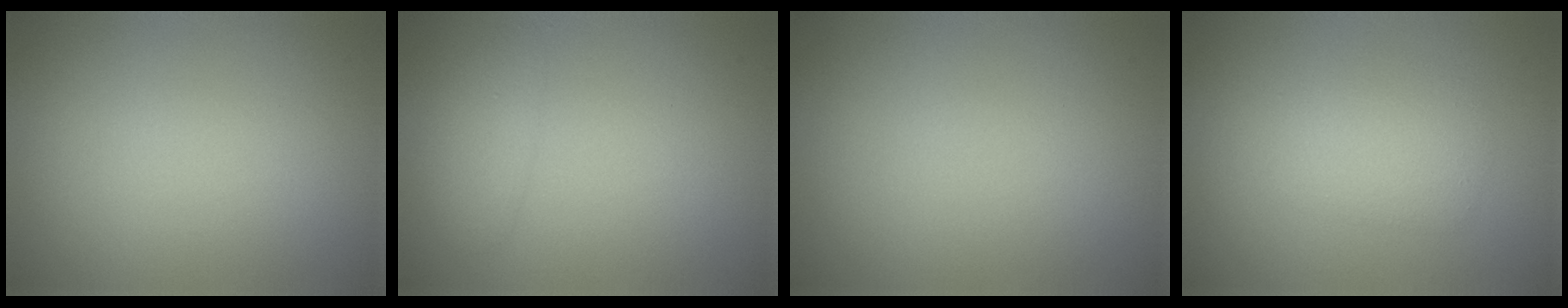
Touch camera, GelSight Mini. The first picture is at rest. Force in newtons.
{"total": 1.4, "press": 1.4, "slide": 0.1}
{"total": 0.0}
{"total": 2.4, "press": 2.4, "slide": 0.1}